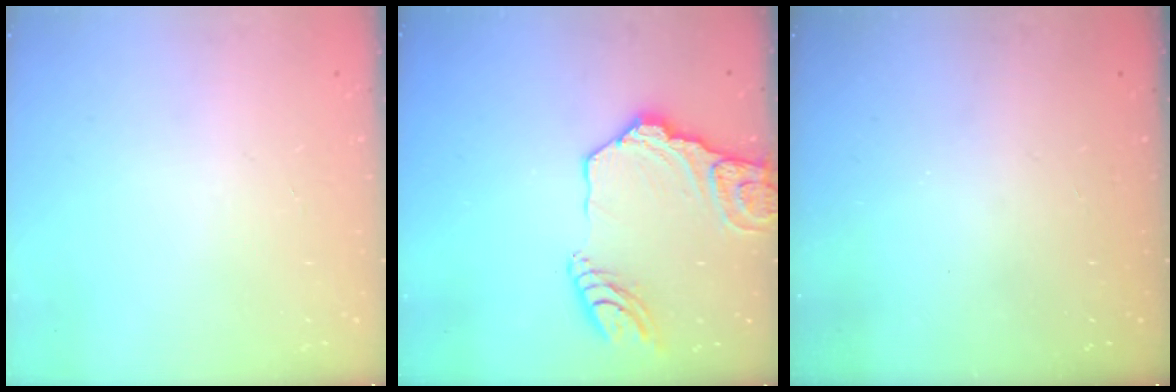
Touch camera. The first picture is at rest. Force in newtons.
{"total": 16.9, "press": 16.8, "slide": 2.3}
{"total": 0.0}